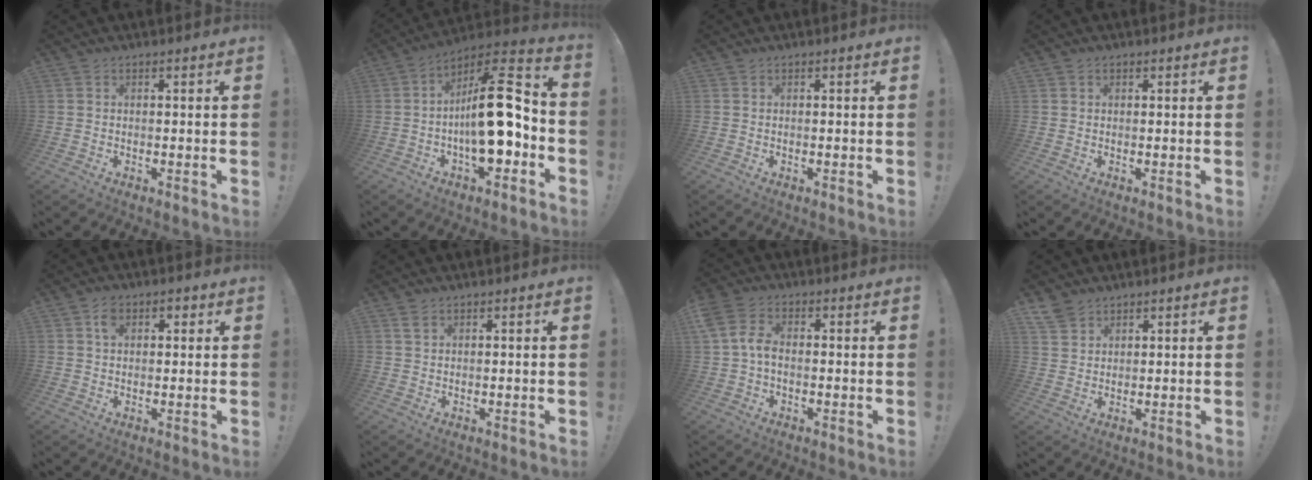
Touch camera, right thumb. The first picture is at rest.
{"total": 21.9, "force": [-3.0, 8.4, 20.0], "torque": [-0.305, 0.023, -0.046]}
{"total": 0.0}
{"total": 0.6, "force": [0.3, 0.5, 0.2], "torque": [-0.001, -0.001, 0.006]}
{"total": 4.0, "force": [1.4, 3.0, 2.4], "torque": [-0.023, 0.000, 0.020]}
{"total": 2.0, "force": [1.2, 1.0, 1.2], "torque": [-0.022, 0.001, 0.023]}
{"total": 6.6, "force": [-0.2, 4.3, 5.0], "torque": [-0.112, 0.007, -0.003]}
{"total": 4.6, "force": [3.7, 2.4, 1.3], "torque": [-0.021, -0.021, 0.071]}